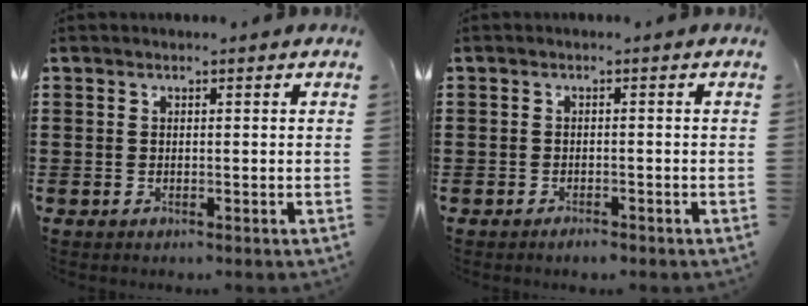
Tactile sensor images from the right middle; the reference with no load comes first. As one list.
[{"total": 1.1, "force": [-1.0, 0.3, 0.3], "torque": [-0.008, -0.001, -0.021]}]